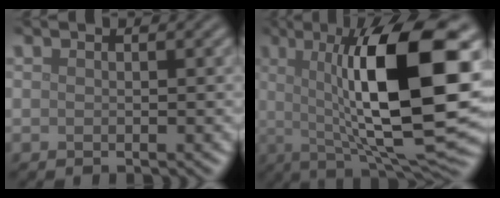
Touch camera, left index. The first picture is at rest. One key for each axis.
{"total": 14.8, "fx": 1.6, "fy": 3.9, "fz": 14.2, "tx": -0.188, "ty": 0.003, "tz": 0.021}